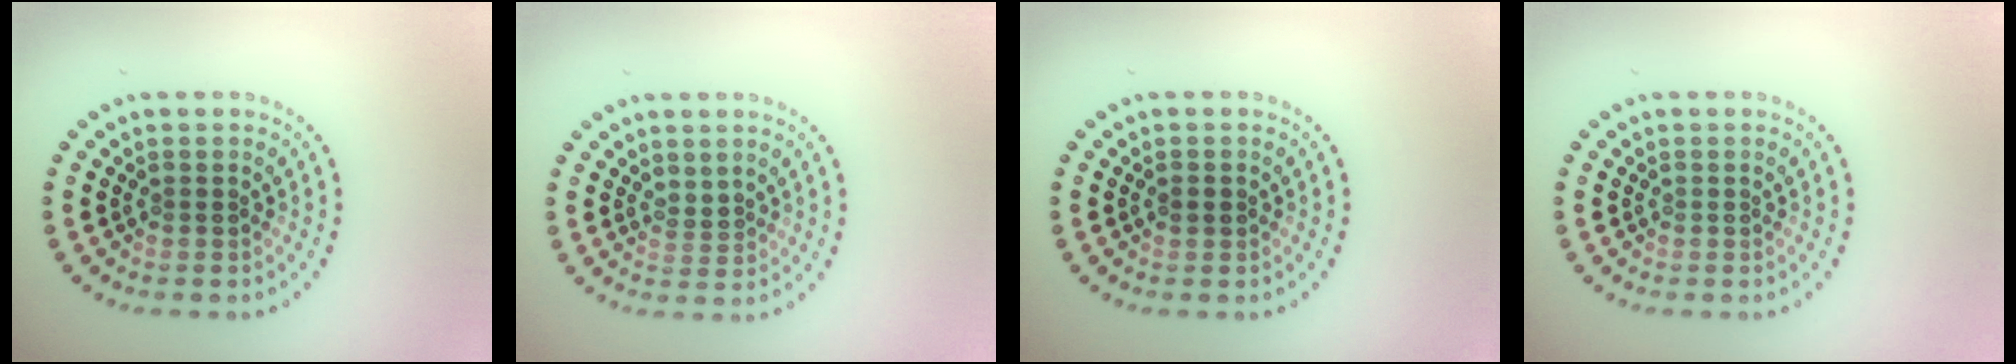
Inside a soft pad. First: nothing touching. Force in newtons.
{"total": 1.1, "press": 0.8, "slide": 0.7}
{"total": 0.8, "press": 0.8, "slide": 0.1}
{"total": 0.0}